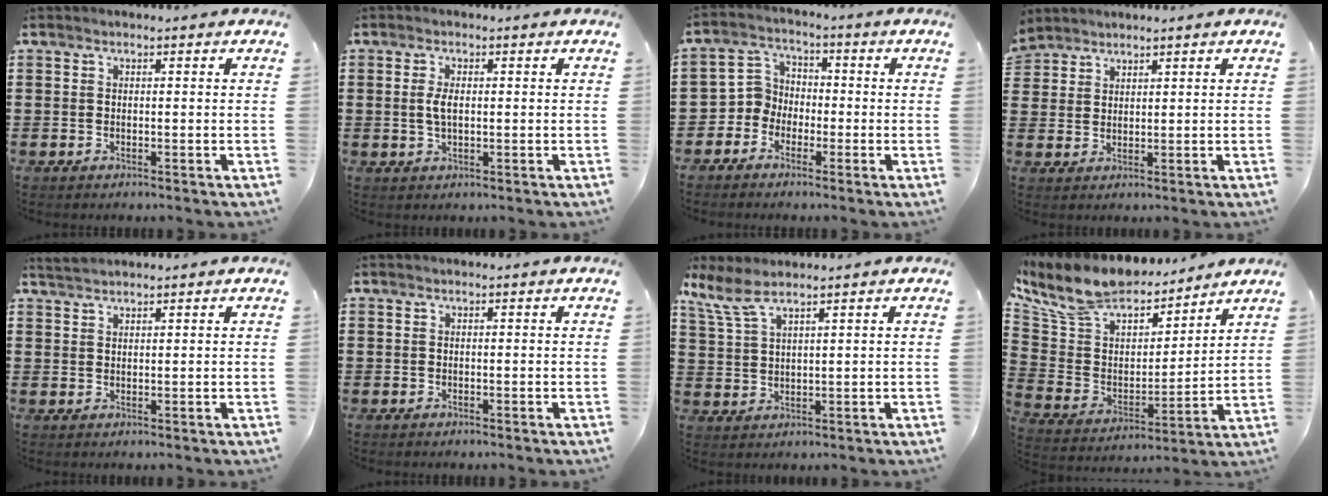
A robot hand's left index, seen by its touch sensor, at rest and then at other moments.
{"total": 3.0, "force": [0.3, 1.3, 2.7], "torque": [-0.063, 0.001, 0.001]}
{"total": 4.7, "force": [-2.5, 4.0, 0.5], "torque": [-0.040, 0.005, -0.059]}
{"total": 2.7, "force": [2.4, 1.2, -0.3], "torque": [-0.003, 0.001, 0.048]}
{"total": 1.7, "force": [1.7, 0.1, 0.3], "torque": [-0.010, 0.003, 0.034]}
{"total": 0.0}
{"total": 5.2, "force": [3.8, 1.2, 3.3], "torque": [-0.083, -0.008, 0.068]}
{"total": 11.5, "force": [10.2, 4.2, 3.2], "torque": [-0.118, -0.065, 0.183]}